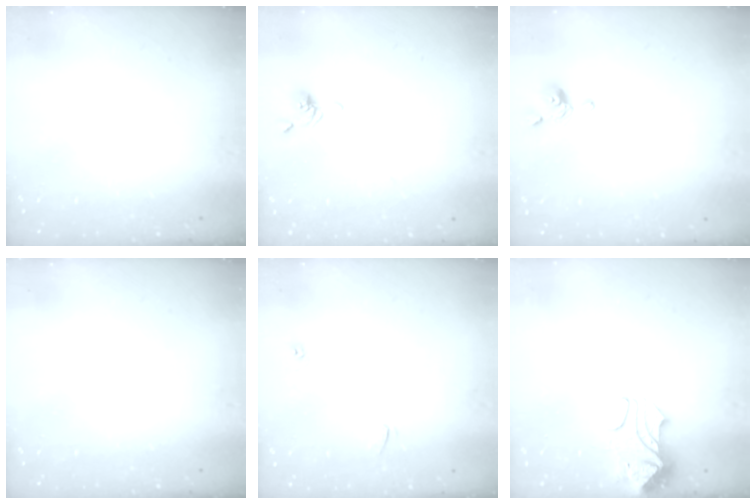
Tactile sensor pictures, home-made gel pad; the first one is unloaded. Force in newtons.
{"total": 2.6, "press": 2.5, "slide": 0.4}
{"total": 2.7, "press": 2.7, "slide": 0.4}
{"total": 0.0}
{"total": 4.9, "press": 4.9, "slide": 0.1}
{"total": 2.2, "press": 2.0, "slide": 1.0}